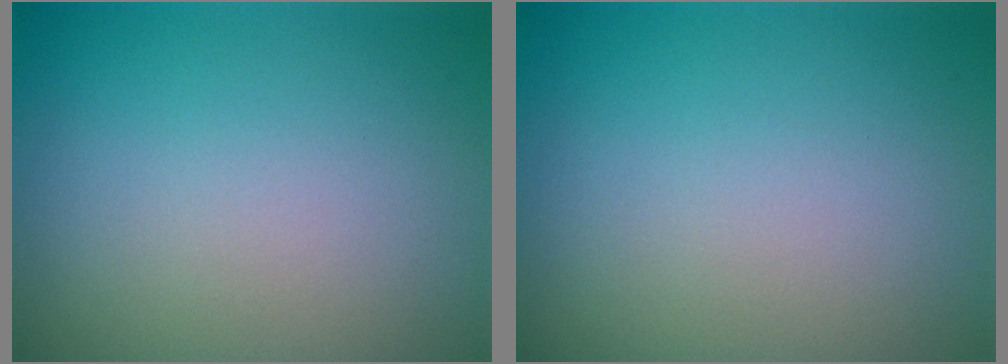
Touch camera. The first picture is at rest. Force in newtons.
{"total": 0.0}